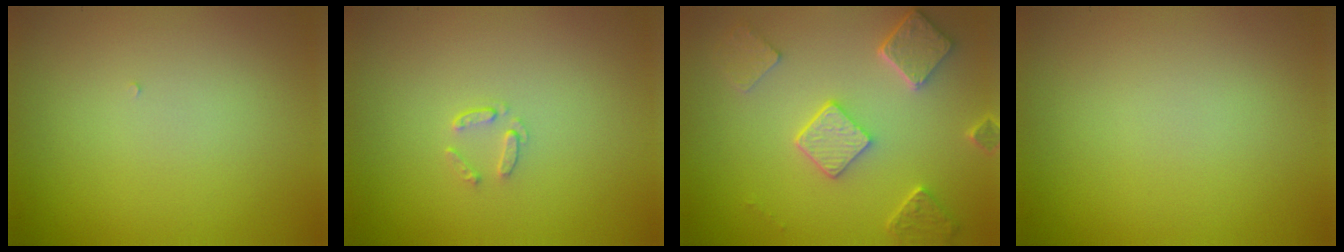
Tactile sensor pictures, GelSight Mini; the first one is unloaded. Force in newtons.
{"total": 0.7, "press": 0.5, "slide": 0.5}
{"total": 4.9, "press": 4.0, "slide": 2.9}
{"total": 0.0}